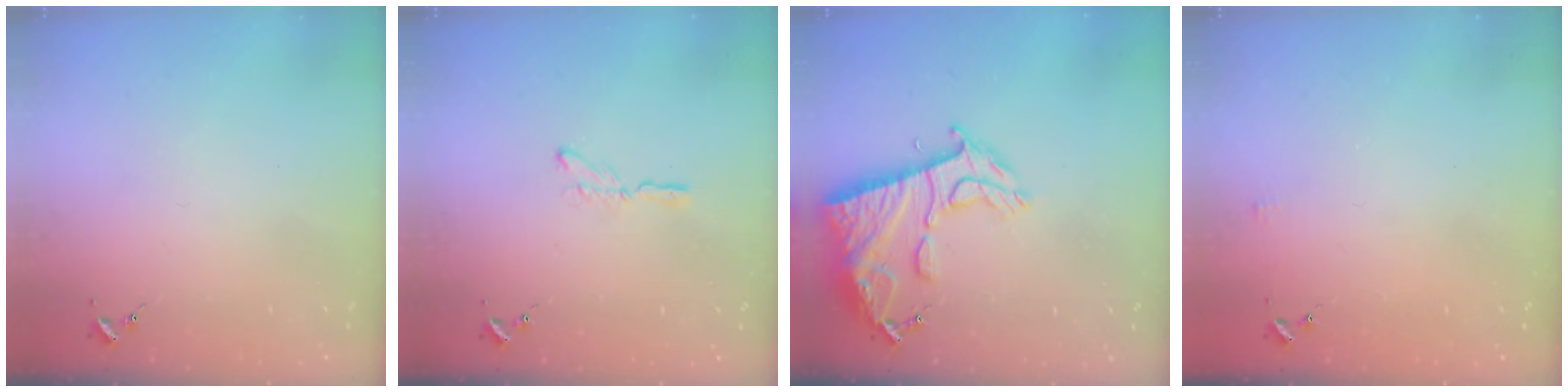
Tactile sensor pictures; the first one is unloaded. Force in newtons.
{"total": 2.9, "press": 2.9, "slide": 0.3}
{"total": 15.3, "press": 15.3, "slide": 1.4}
{"total": 3.3, "press": 3.2, "slide": 0.4}